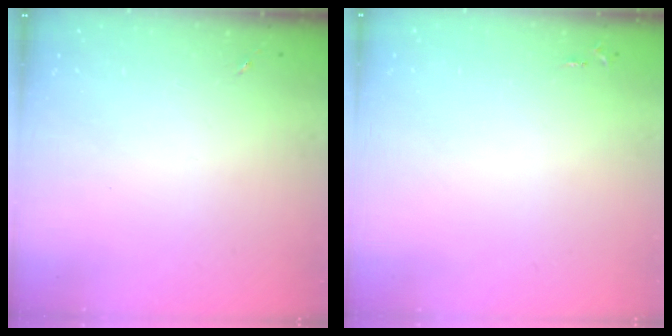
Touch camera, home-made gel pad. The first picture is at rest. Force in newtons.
{"total": 2.5, "press": 2.5, "slide": 0.3}